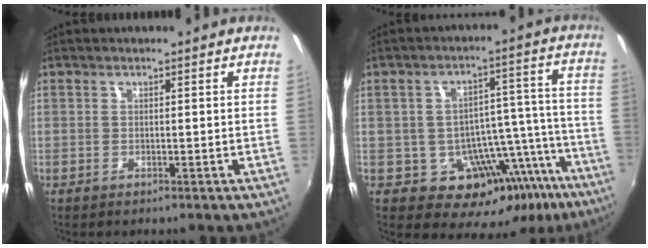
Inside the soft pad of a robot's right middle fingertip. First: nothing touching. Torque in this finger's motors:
{"motor_torque": [-0.22, -0.29, 0.06, 0.00]}